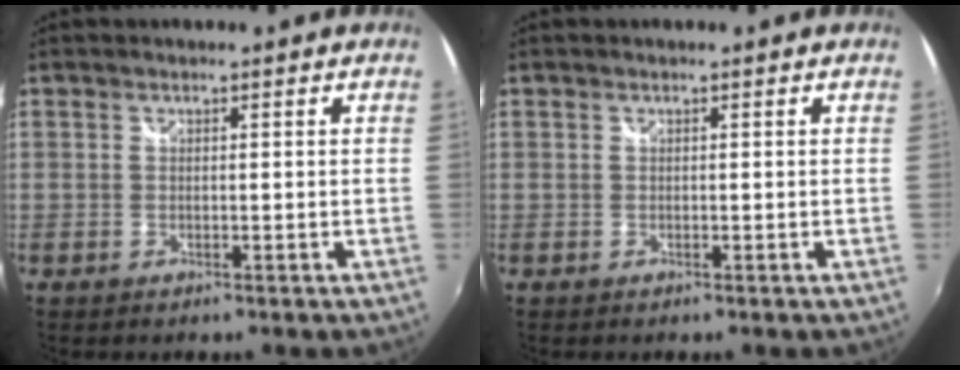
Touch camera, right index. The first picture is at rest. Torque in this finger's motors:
{"motor_torque": [0.00, 0.00, 0.00, 0.00]}